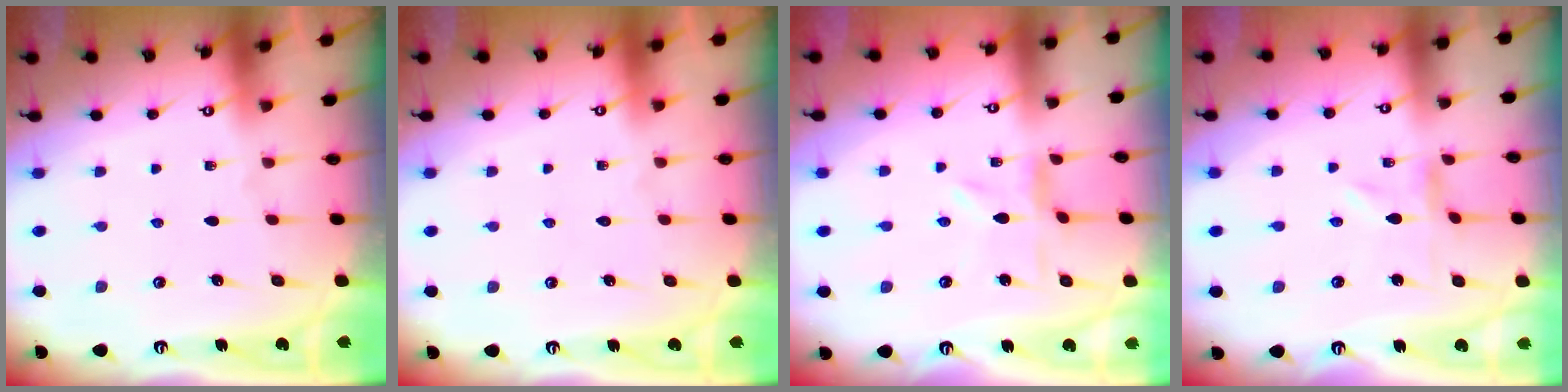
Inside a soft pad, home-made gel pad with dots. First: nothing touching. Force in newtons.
{"total": 1.8, "press": 1.8, "slide": 0.1}
{"total": 1.1, "press": 1.1, "slide": 0.2}
{"total": 0.0}